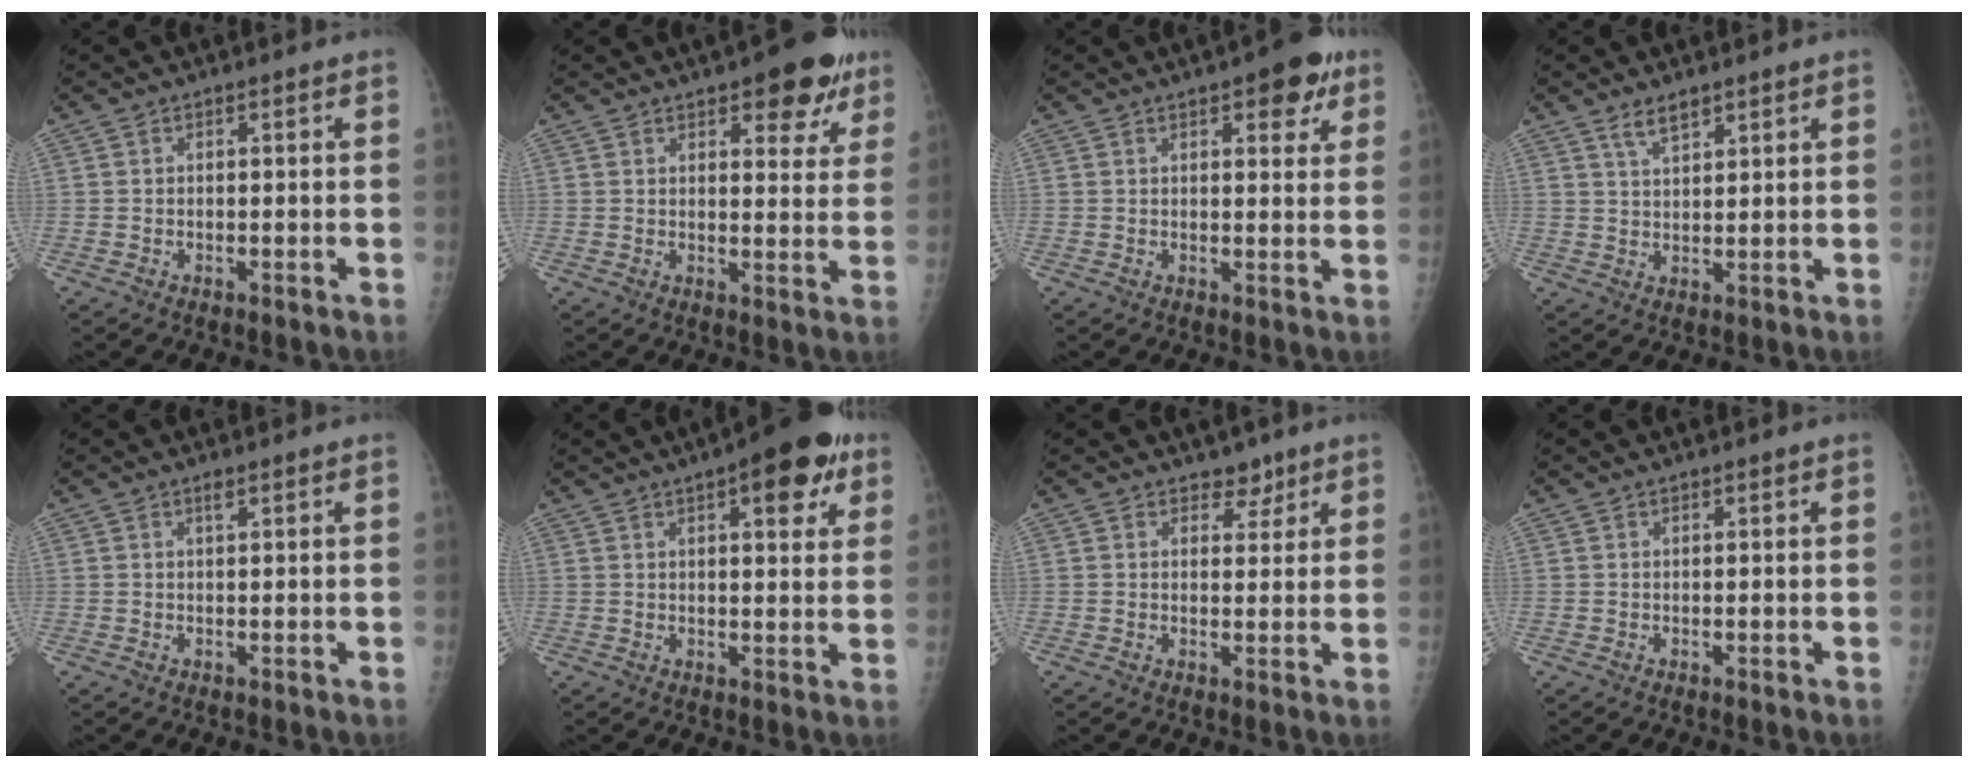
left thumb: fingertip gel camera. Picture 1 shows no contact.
{"total": 9.8, "force": [5.8, 4.3, 6.7], "torque": [-0.043, -0.023, 0.069]}
{"total": 7.0, "force": [3.6, 3.0, 5.2], "torque": [-0.038, -0.011, 0.037]}
{"total": 3.5, "force": [2.6, 1.2, 2.0], "torque": [-0.030, -0.014, 0.051]}
{"total": 1.0, "force": [0.6, 0.3, 0.7], "torque": [-0.011, -0.001, 0.012]}
{"total": 11.3, "force": [5.5, 4.2, 8.9], "torque": [-0.084, -0.009, 0.062]}
{"total": 2.9, "force": [2.1, 1.9, 0.8], "torque": [0.013, -0.012, 0.027]}
{"total": 0.0}